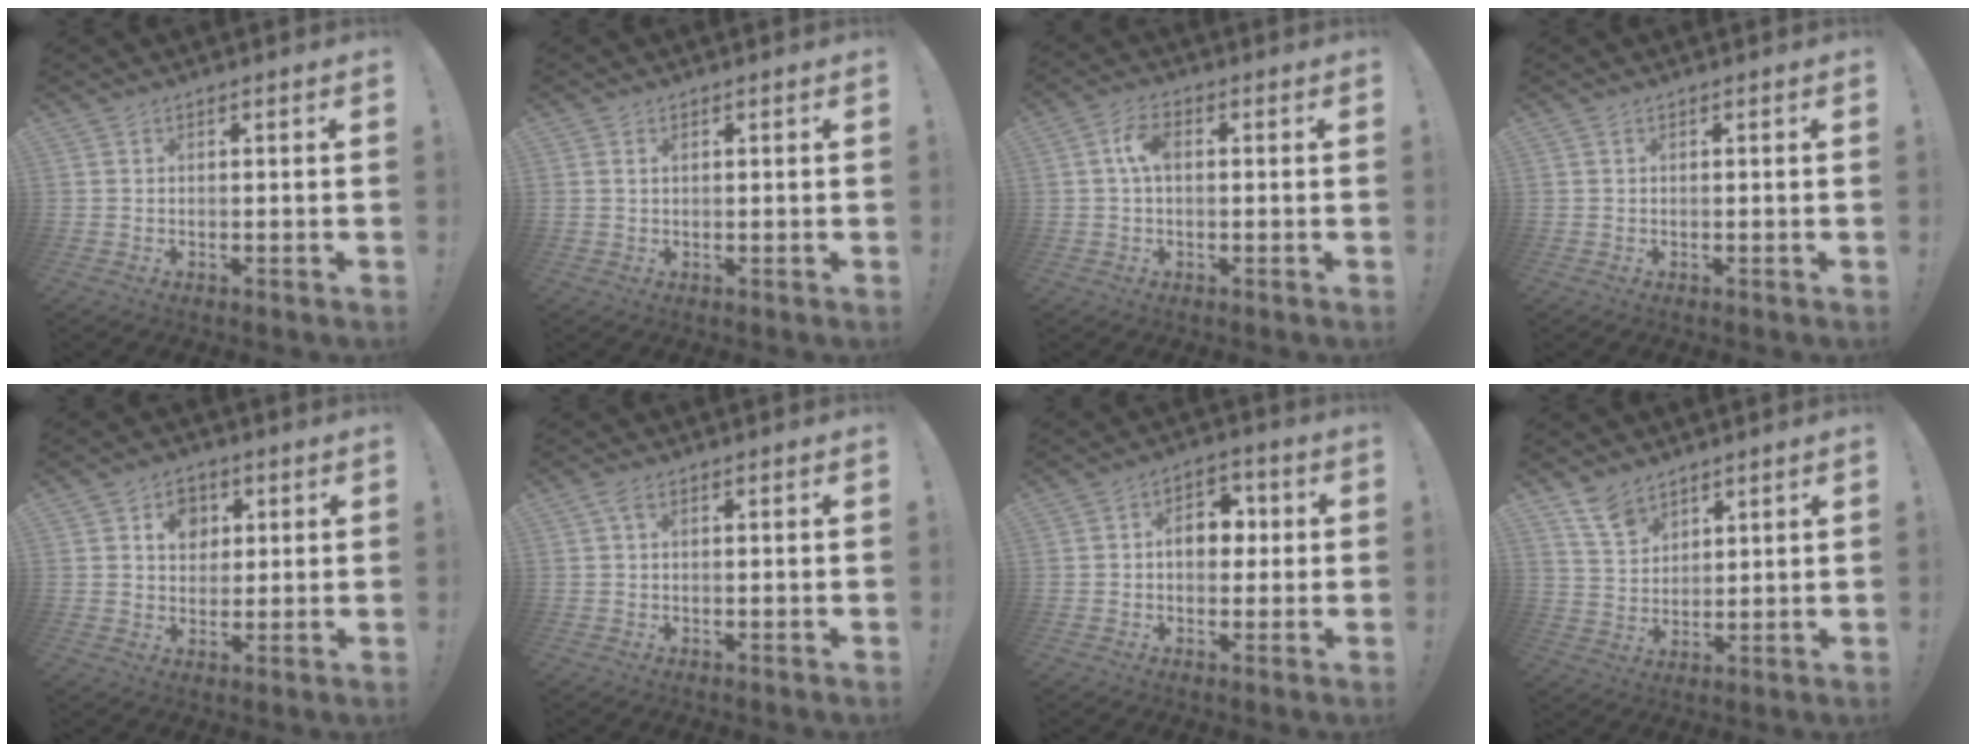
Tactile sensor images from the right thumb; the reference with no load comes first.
{"total": 1.1, "force": [0.6, 0.7, 0.7], "torque": [-0.014, 0.002, 0.011]}
{"total": 5.8, "force": [0.6, 3.2, 4.8], "torque": [-0.087, 0.015, 0.013]}
{"total": 0.0}
{"total": 7.1, "force": [2.5, 6.0, 2.8], "torque": [-0.032, -0.007, 0.045]}
{"total": 2.1, "force": [0.6, 0.9, 1.8], "torque": [-0.038, 0.004, 0.010]}
{"total": 9.1, "force": [0.8, 6.5, 6.3], "torque": [-0.081, 0.013, 0.013]}
{"total": 8.3, "force": [6.4, 4.5, 2.6], "torque": [-0.054, -0.039, 0.126]}